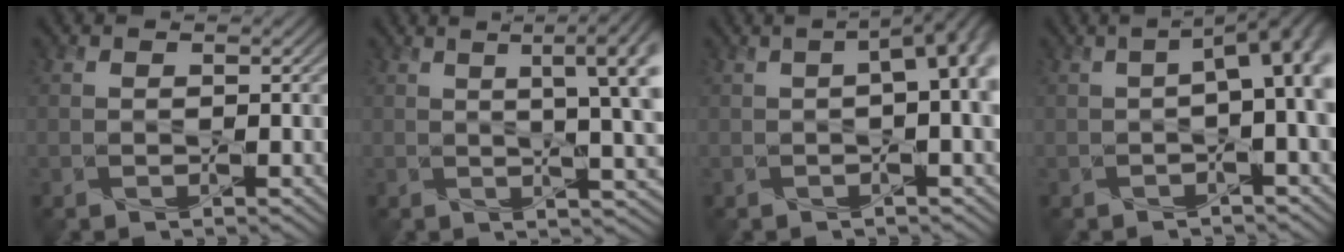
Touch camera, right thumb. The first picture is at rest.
{"total": 10.5, "force": [2.7, 3.4, 9.6], "torque": [-0.110, 0.039, 0.025]}
{"total": 9.6, "force": [0.9, 3.8, 8.7], "torque": [-0.128, 0.010, 0.013]}
{"total": 10.5, "force": [0.4, 4.0, 9.7], "torque": [-0.135, 0.011, 0.006]}